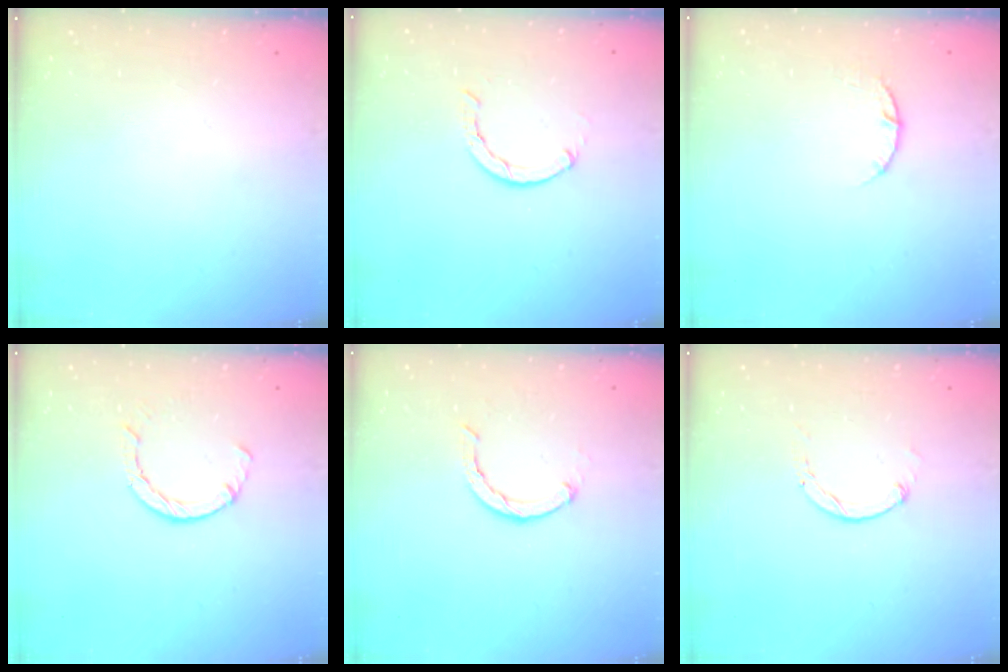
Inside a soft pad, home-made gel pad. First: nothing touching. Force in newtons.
{"total": 2.1, "press": 2.1, "slide": 0.3}
{"total": 3.8, "press": 3.8, "slide": 0.5}
{"total": 3.4, "press": 3.4, "slide": 0.2}
{"total": 2.1, "press": 2.0, "slide": 0.4}
{"total": 1.2, "press": 1.2, "slide": 0.3}